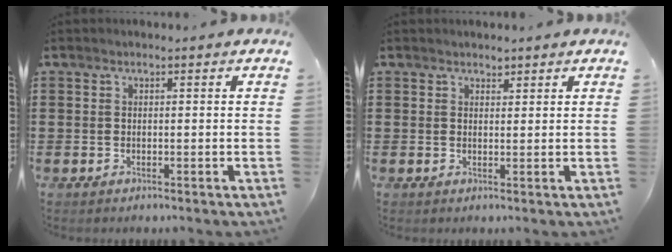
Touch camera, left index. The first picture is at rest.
{"total": 1.4, "force": [1.3, 0.5, 0.1], "torque": [-0.005, 0.001, 0.025]}